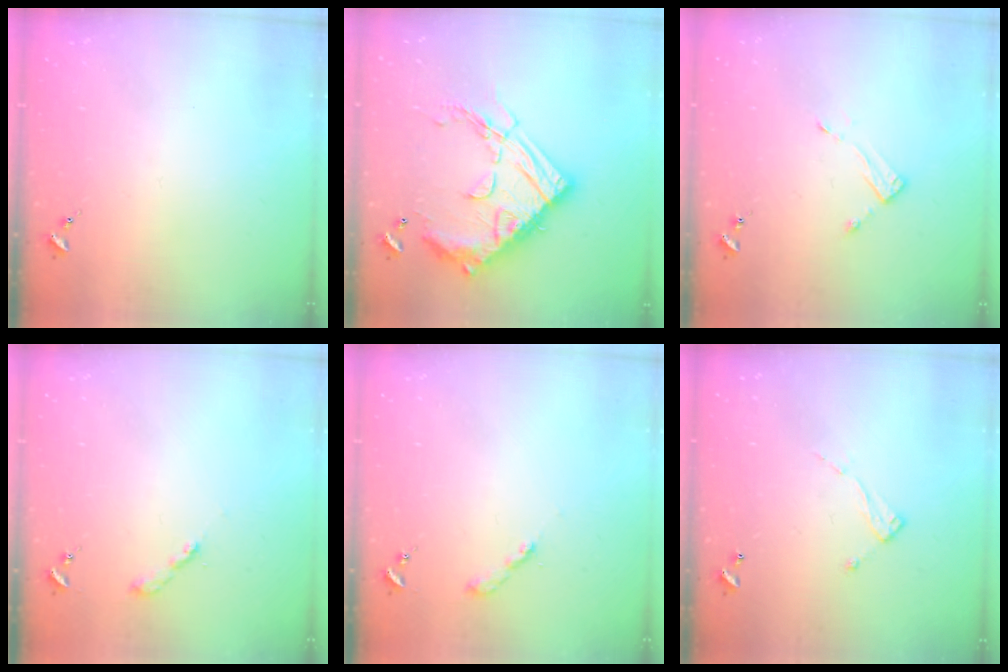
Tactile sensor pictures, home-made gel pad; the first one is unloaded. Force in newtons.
{"total": 23.7, "press": 23.6, "slide": 2.2}
{"total": 3.5, "press": 3.5, "slide": 0.1}
{"total": 2.0, "press": 2.0, "slide": 0.2}
{"total": 2.0, "press": 2.0, "slide": 0.2}
{"total": 6.9, "press": 6.9, "slide": 0.4}